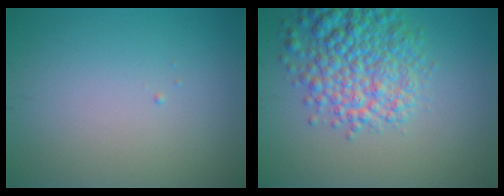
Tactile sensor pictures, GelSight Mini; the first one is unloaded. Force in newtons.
{"total": 6.9, "press": 6.9, "slide": 0.4}